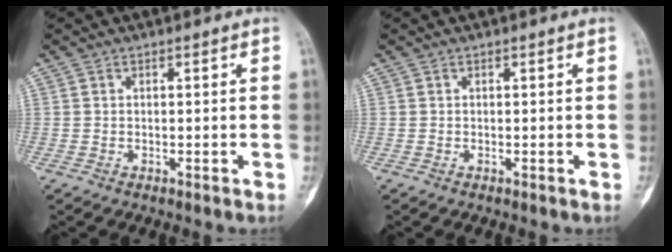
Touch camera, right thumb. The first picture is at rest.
{"total": 0.0}